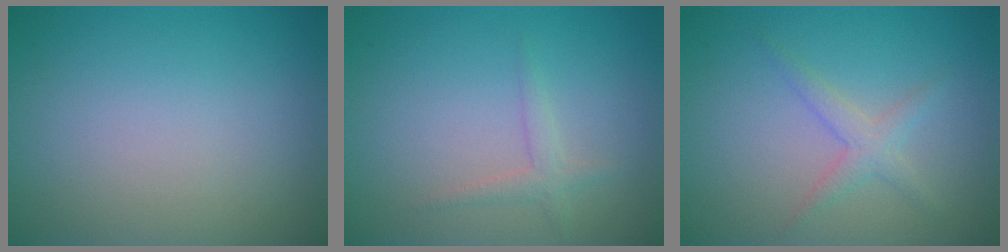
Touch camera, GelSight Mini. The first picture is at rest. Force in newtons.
{"total": 1.4, "press": 1.4, "slide": 0.0}
{"total": 1.9, "press": 1.9, "slide": 0.1}